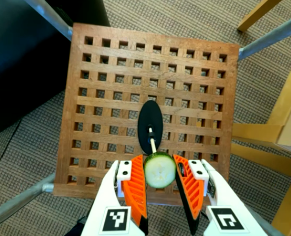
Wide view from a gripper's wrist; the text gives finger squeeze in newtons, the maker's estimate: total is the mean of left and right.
{"total": 7.9, "left": 7.9, "right": 7.8}